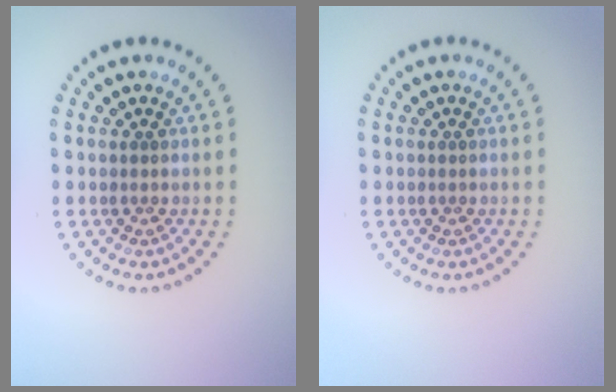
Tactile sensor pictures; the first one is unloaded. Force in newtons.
{"total": 0.0}